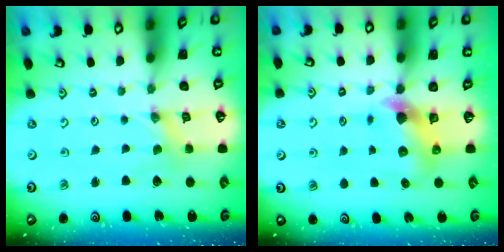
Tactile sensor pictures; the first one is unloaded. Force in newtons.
{"total": 5.9, "press": 5.9, "slide": 0.7}